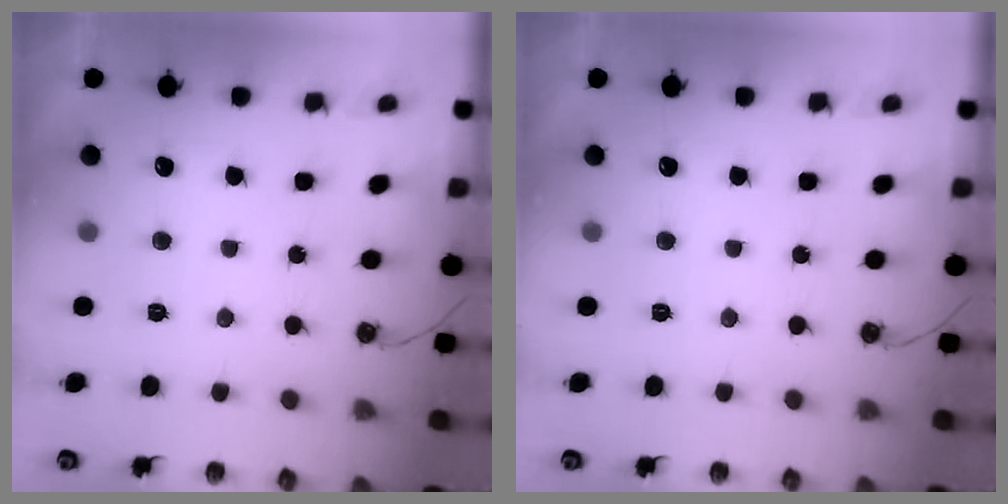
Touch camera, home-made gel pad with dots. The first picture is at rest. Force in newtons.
{"total": 0.0}